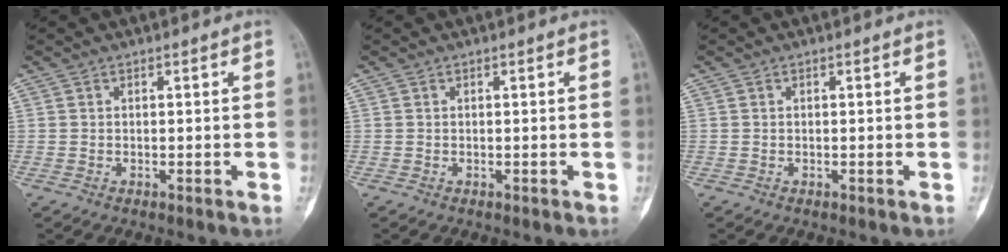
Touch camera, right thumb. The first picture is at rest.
{"total": 0.0}
{"total": 0.0}